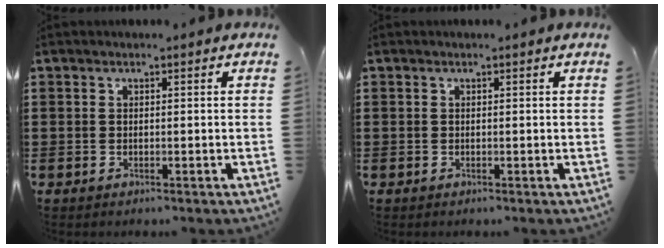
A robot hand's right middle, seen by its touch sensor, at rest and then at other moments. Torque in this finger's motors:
{"motor_torque": [0.00, 0.00, 0.00, 0.00]}